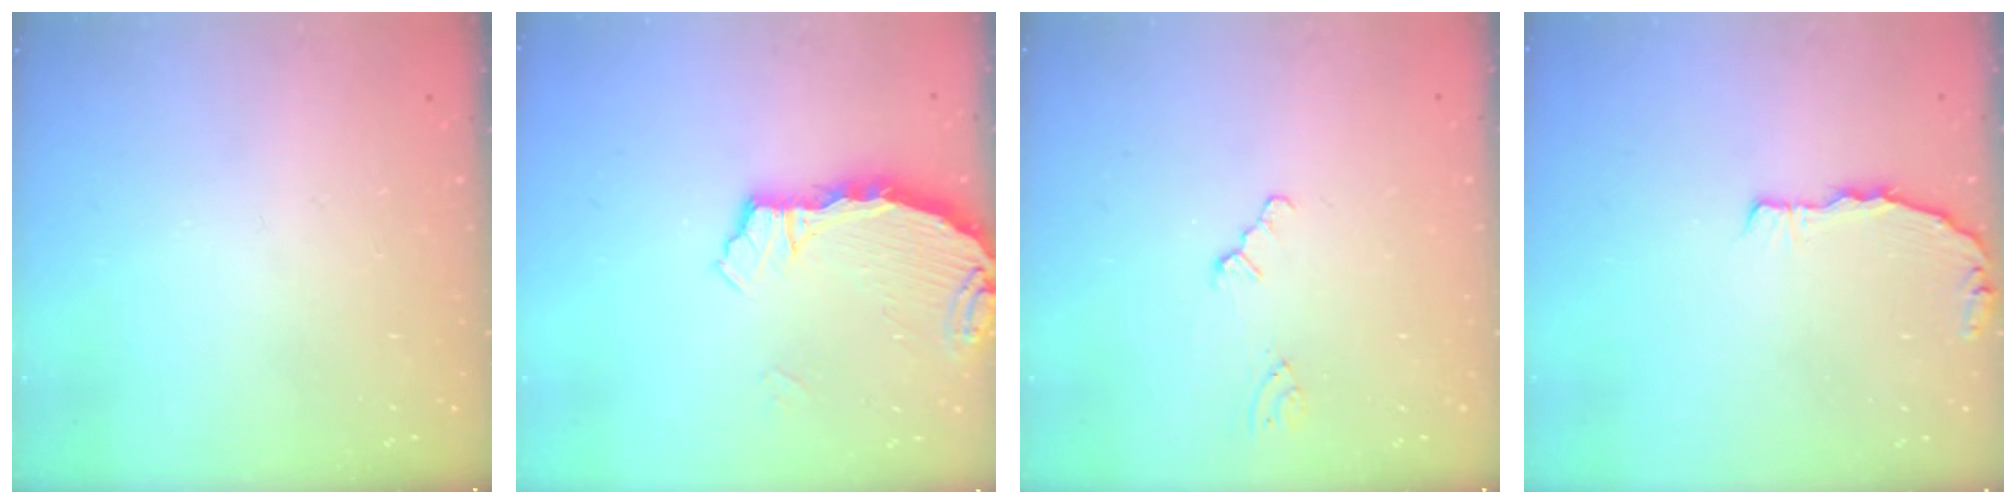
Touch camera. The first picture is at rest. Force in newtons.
{"total": 3.7, "press": 3.6, "slide": 0.5}
{"total": 0.0}
{"total": 3.3, "press": 3.3, "slide": 0.3}